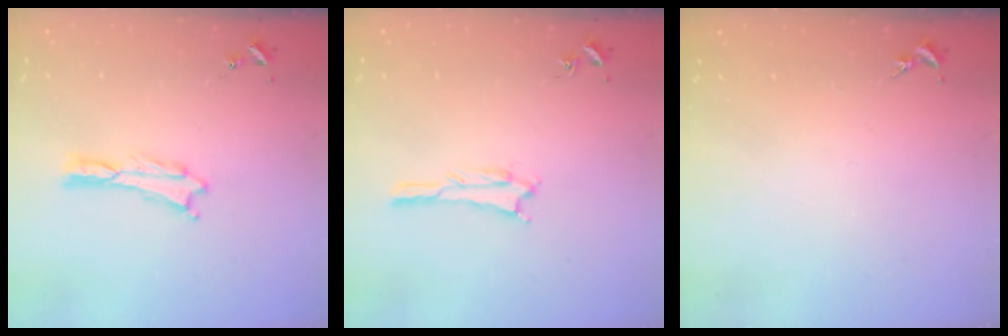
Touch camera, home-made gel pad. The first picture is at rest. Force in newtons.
{"total": 1.1, "press": 1.1, "slide": 0.1}
{"total": 0.0}